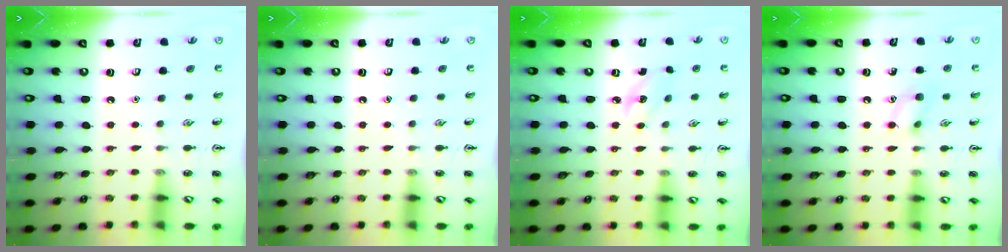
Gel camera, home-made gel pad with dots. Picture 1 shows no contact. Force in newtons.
{"total": 0.0}
{"total": 2.3, "press": 2.1, "slide": 0.8}
{"total": 7.9, "press": 7.8, "slide": 1.1}